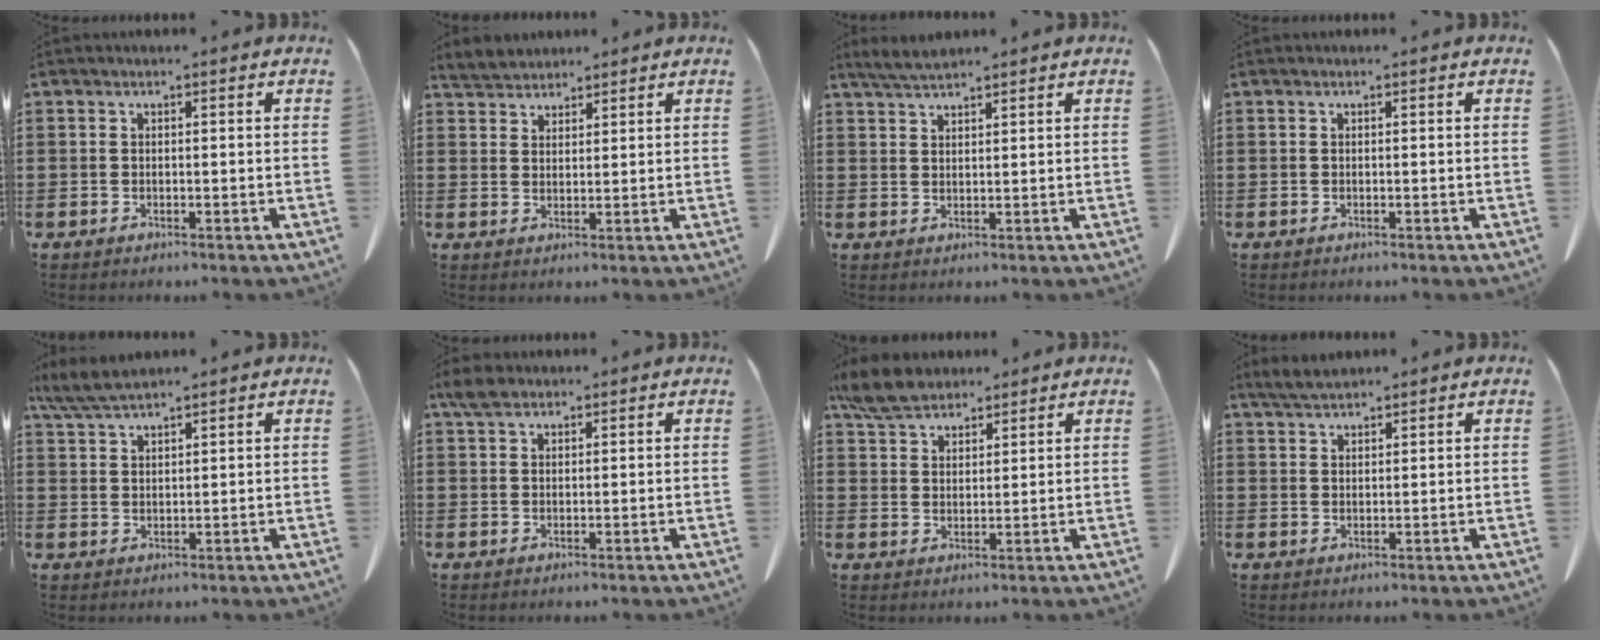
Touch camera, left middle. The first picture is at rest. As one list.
[{"total": 3.0, "force": [3.0, 0.5, 0.0], "torque": [-0.011, -0.006, 0.059]}, {"total": 2.8, "force": [2.5, 0.2, 1.3], "torque": [-0.032, -0.005, 0.049]}, {"total": 0.0}, {"total": 4.5, "force": [3.8, 0.5, 2.4], "torque": [-0.056, -0.008, 0.072]}, {"total": 2.7, "force": [2.1, 1.3, 1.1], "torque": [-0.029, 0.006, 0.041]}, {"total": 6.0, "force": [5.1, 2.4, 2.1], "torque": [-0.060, -0.002, 0.099]}, {"total": 2.8, "force": [2.5, 0.4, 1.1], "torque": [-0.029, -0.004, 0.049]}]